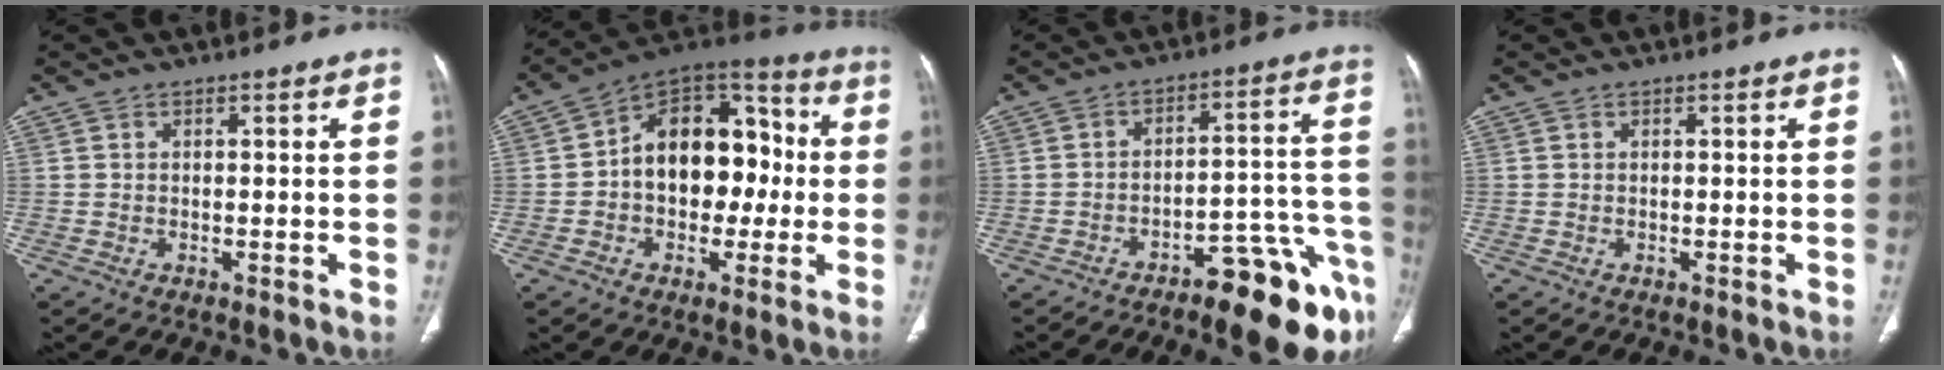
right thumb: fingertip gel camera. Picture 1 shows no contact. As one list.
[{"total": 17.8, "force": [-0.4, 12.2, 13.0], "torque": [-0.143, 0.050, -0.015]}, {"total": 16.4, "force": [-10.5, 4.1, 11.9], "torque": [-0.088, 0.081, -0.146]}, {"total": 0.0}]